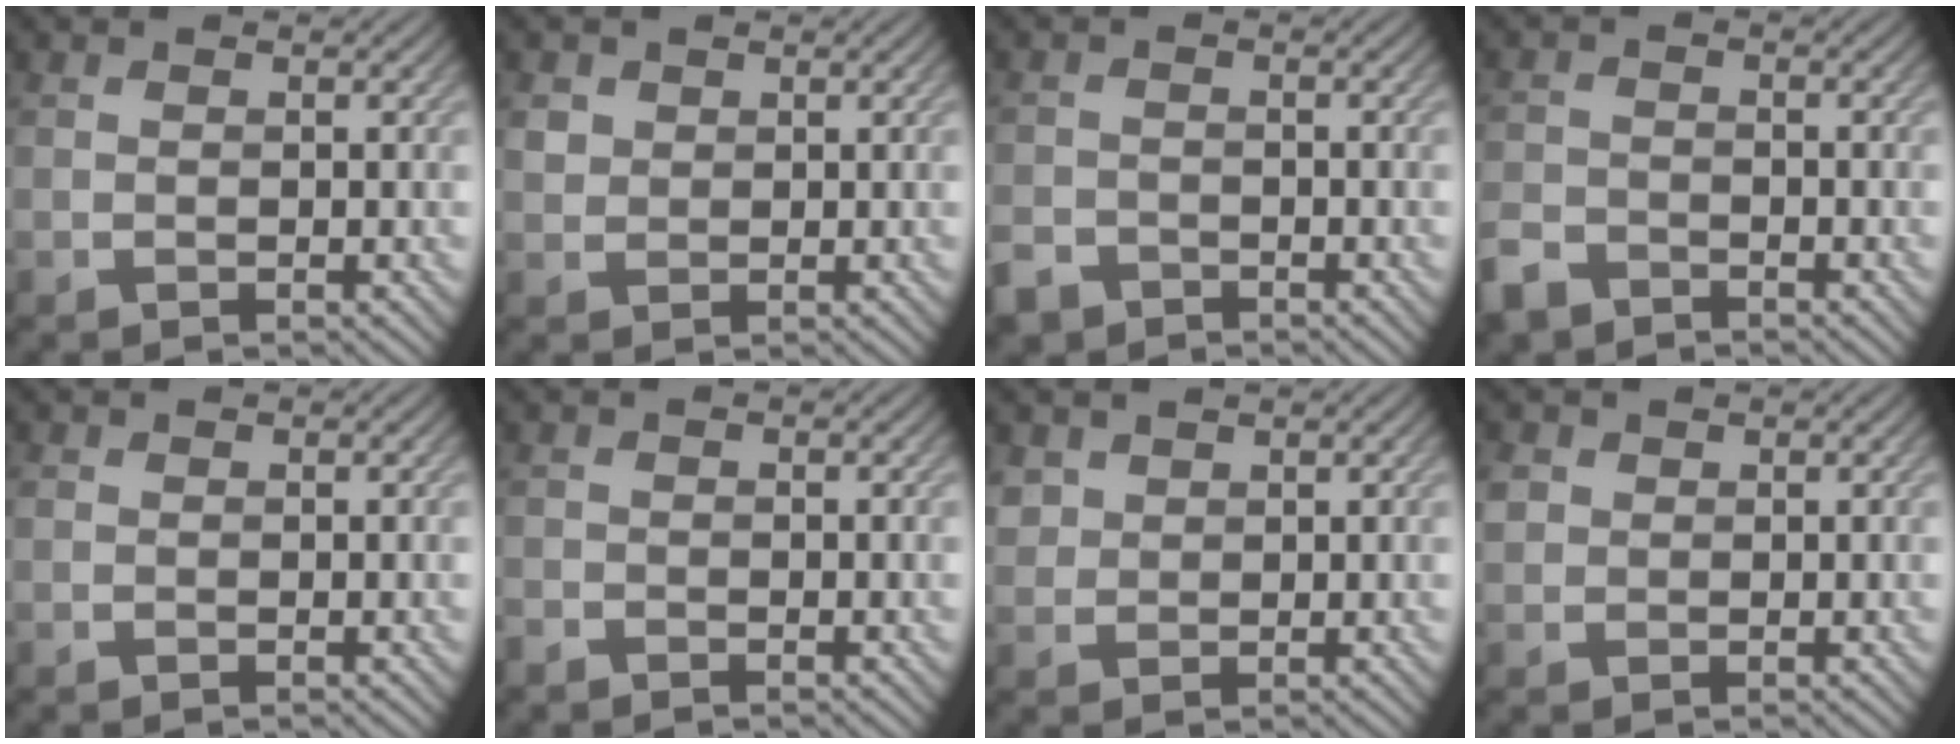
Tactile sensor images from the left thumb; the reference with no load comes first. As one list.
[{"total": 1.7, "force": [0.8, 1.4, 0.4], "torque": [-0.012, -0.001, 0.015]}, {"total": 2.9, "force": [-2.4, 1.5, 0.8], "torque": [-0.018, -0.007, -0.052]}, {"total": 3.6, "force": [-3.1, 1.5, 1.2], "torque": [-0.025, -0.008, -0.070]}, {"total": 0.6, "force": [0.0, 0.6, 0.1], "torque": [0.001, -0.004, -0.002]}, {"total": 1.2, "force": [-1.1, 0.4, 0.3], "torque": [-0.008, -0.006, -0.027]}, {"total": 2.1, "force": [1.4, 1.6, 0.4], "torque": [-0.014, 0.001, 0.028]}, {"total": 1.9, "force": [0.6, 1.7, 0.6], "torque": [-0.019, 0.002, 0.009]}]